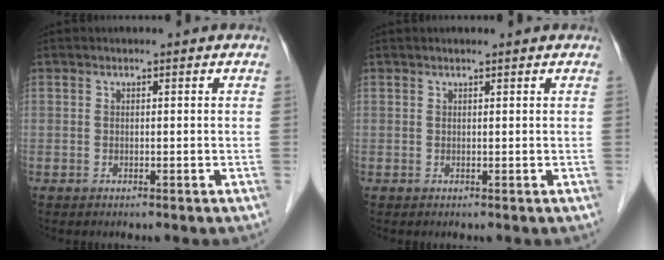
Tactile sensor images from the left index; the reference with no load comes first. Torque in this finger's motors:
{"motor_torque": [0.31, -0.47, -0.04, 0.03]}